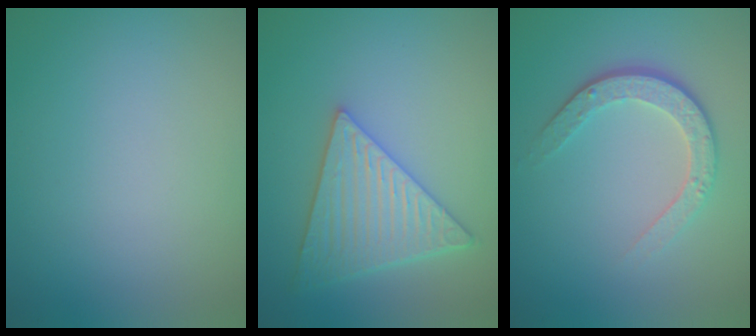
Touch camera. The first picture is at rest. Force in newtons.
{"total": 5.8, "press": 4.9, "slide": 3.1}
{"total": 3.5, "press": 2.6, "slide": 2.3}